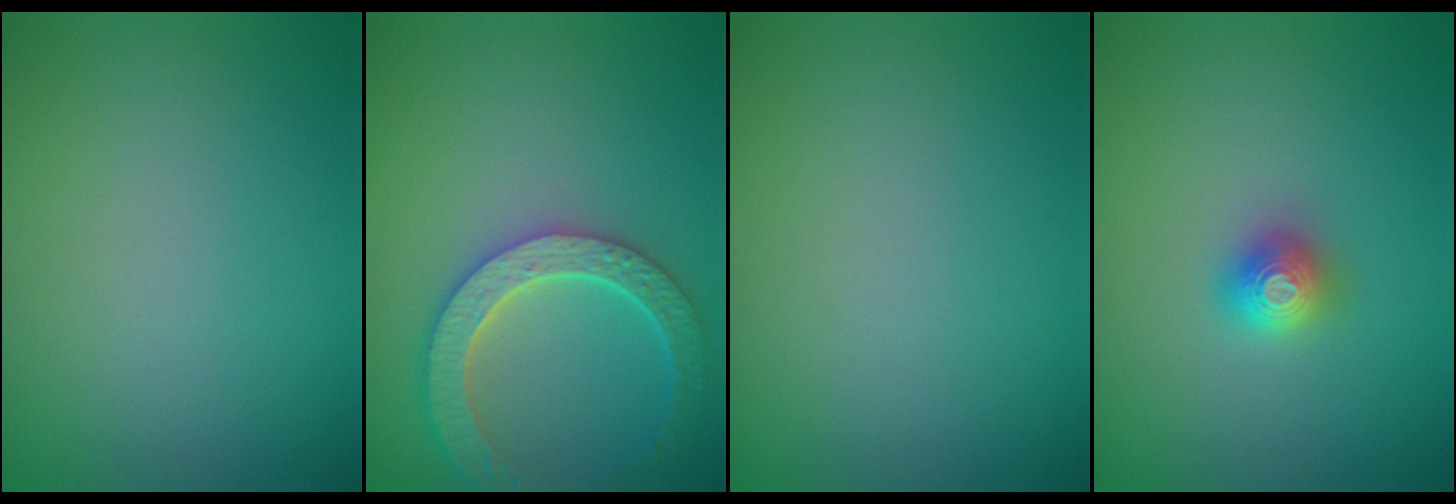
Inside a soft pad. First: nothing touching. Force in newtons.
{"total": 5.9, "press": 4.7, "slide": 3.6}
{"total": 0.0}
{"total": 1.6, "press": 1.6, "slide": 0.2}